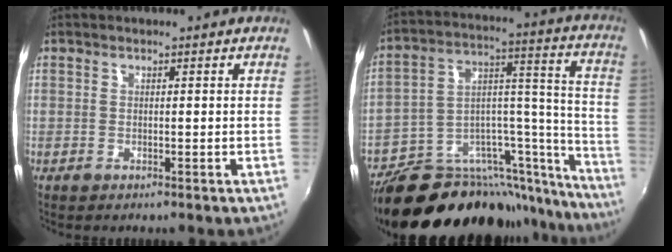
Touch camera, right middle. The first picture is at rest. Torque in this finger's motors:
{"motor_torque": [1.14, -1.00, 0.32, 0.21]}